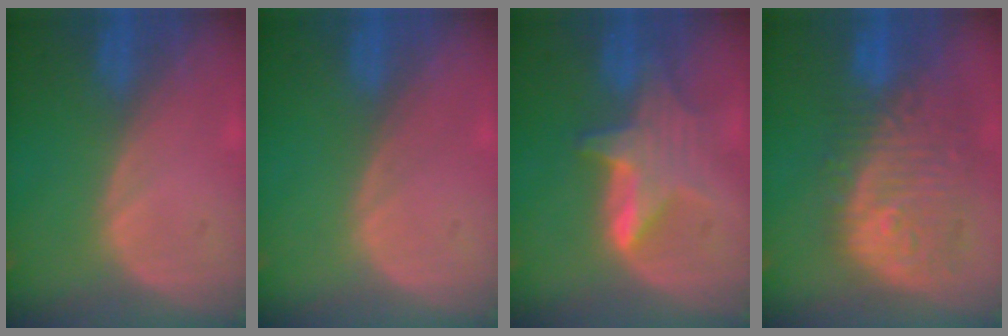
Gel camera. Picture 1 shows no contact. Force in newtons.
{"total": 0.0}
{"total": 6.5, "press": 6.4, "slide": 1.4}
{"total": 12.0, "press": 10.8, "slide": 5.3}